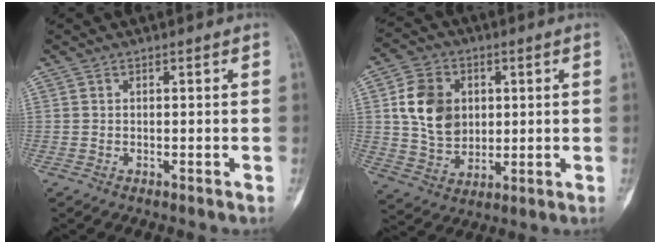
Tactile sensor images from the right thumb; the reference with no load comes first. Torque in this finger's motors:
{"motor_torque": [1.42, 1.58, 0.76, -0.70, 0.25]}